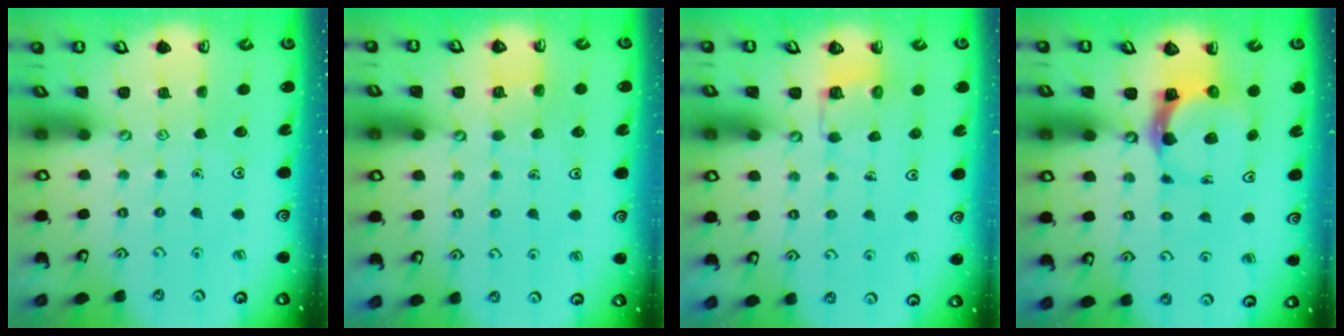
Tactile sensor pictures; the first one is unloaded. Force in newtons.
{"total": 4.8, "press": 4.8, "slide": 0.2}
{"total": 5.2, "press": 5.2, "slide": 0.4}
{"total": 5.1, "press": 5.0, "slide": 0.7}